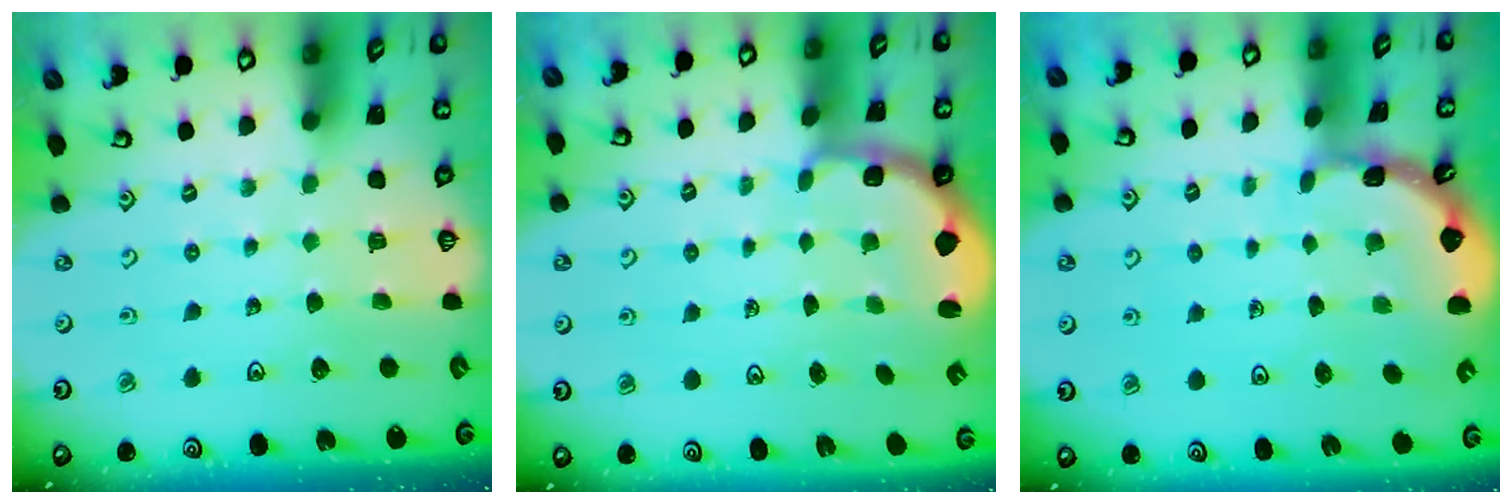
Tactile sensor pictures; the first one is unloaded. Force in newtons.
{"total": 2.5, "press": 1.3, "slide": 2.1}
{"total": 1.8, "press": 1.8, "slide": 0.2}